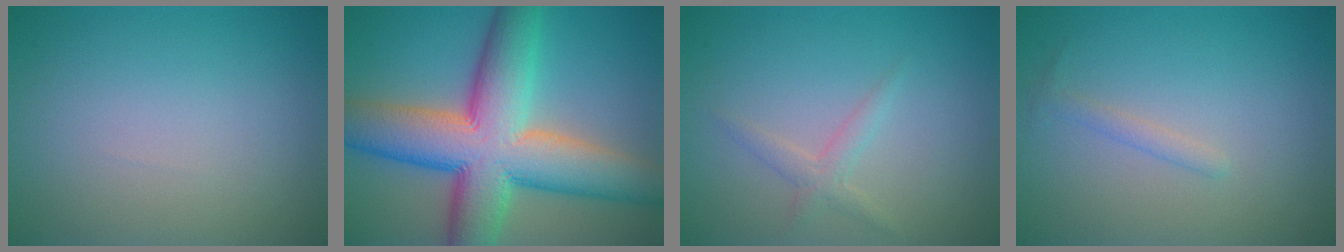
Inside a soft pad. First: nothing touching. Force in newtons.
{"total": 13.3, "press": 13.3, "slide": 0.3}
{"total": 1.5, "press": 1.5, "slide": 0.1}
{"total": 1.0, "press": 1.0, "slide": 0.0}